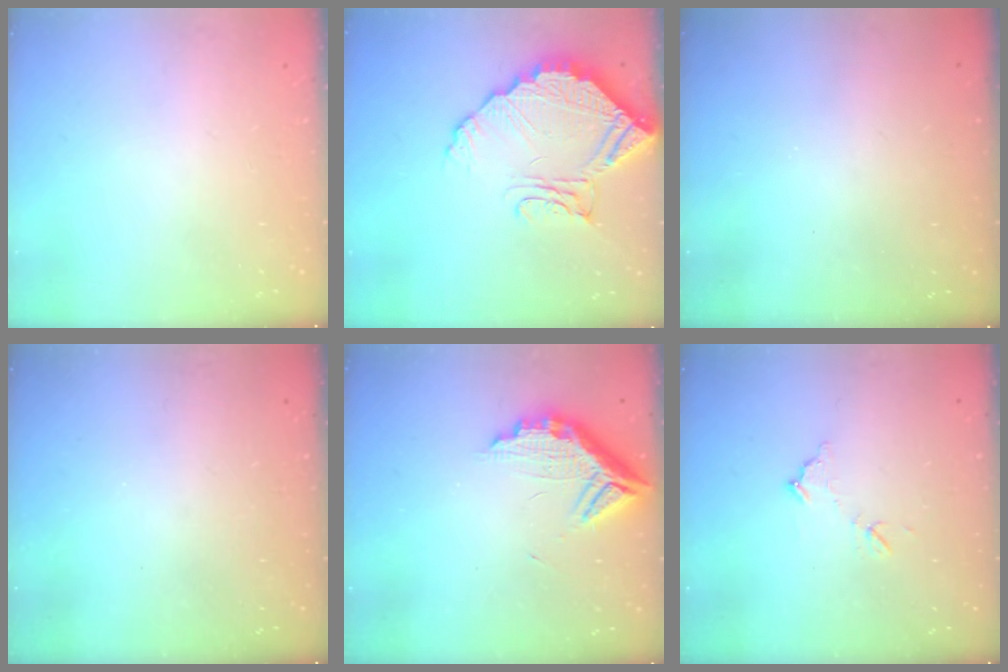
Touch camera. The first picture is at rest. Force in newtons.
{"total": 14.0, "press": 14.0, "slide": 1.3}
{"total": 3.0, "press": 3.0, "slide": 0.1}
{"total": 3.2, "press": 3.2, "slide": 0.1}
{"total": 12.6, "press": 12.6, "slide": 1.0}
{"total": 7.8, "press": 7.8, "slide": 0.4}